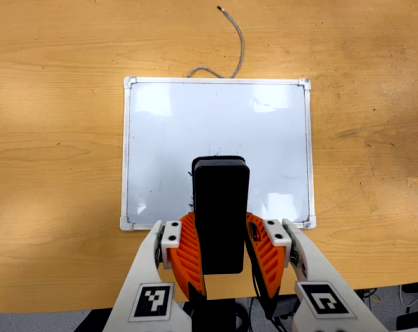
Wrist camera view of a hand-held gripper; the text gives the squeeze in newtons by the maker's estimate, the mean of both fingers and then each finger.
{"total": 6.4, "left": 5.6, "right": 7.2}